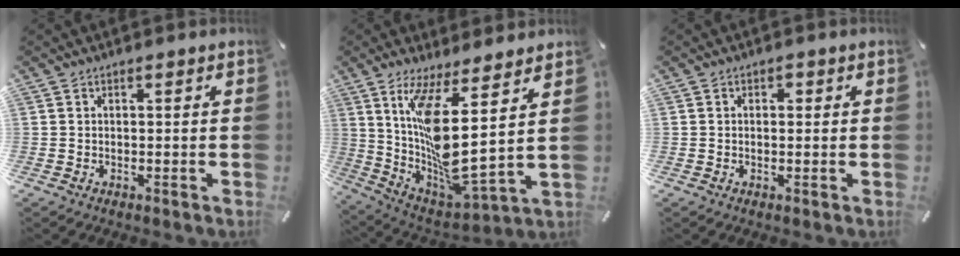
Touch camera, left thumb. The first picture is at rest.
{"total": 14.7, "force": [6.2, 2.5, 13.1], "torque": [-0.278, -0.083, 0.097]}
{"total": 1.2, "force": [0.2, 0.9, 0.7], "torque": [-0.009, 0.002, 0.000]}